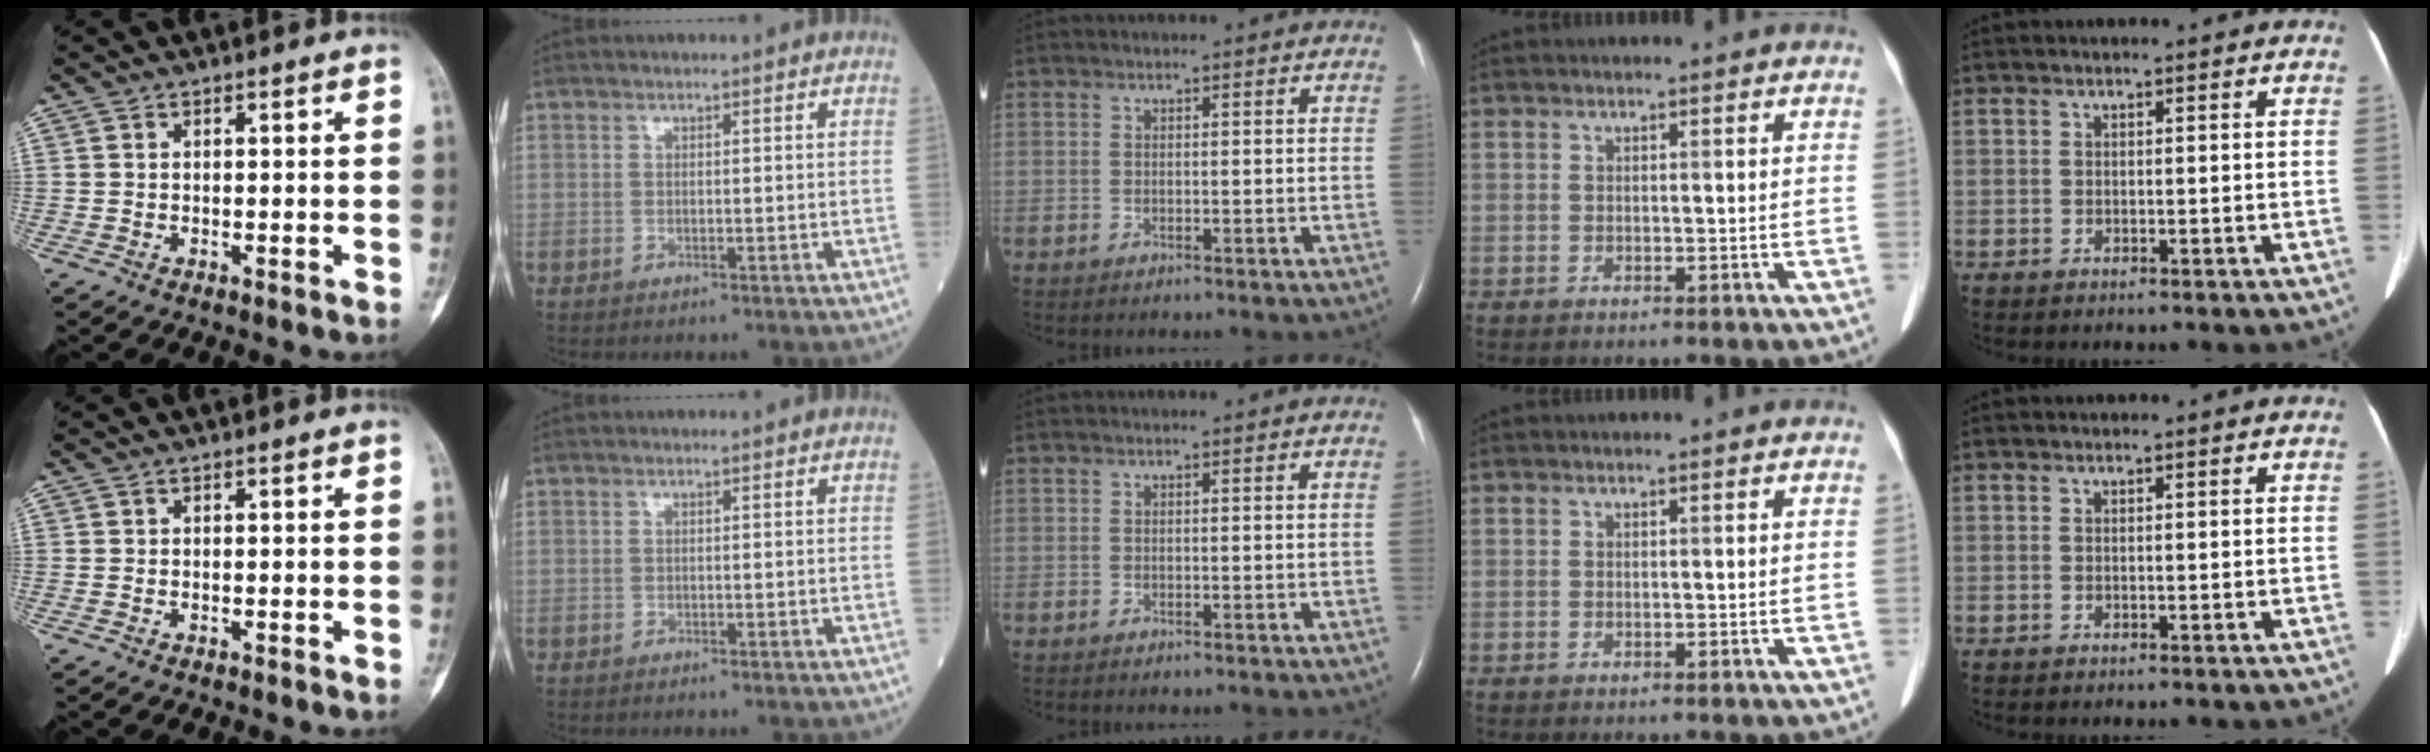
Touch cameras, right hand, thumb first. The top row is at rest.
{}